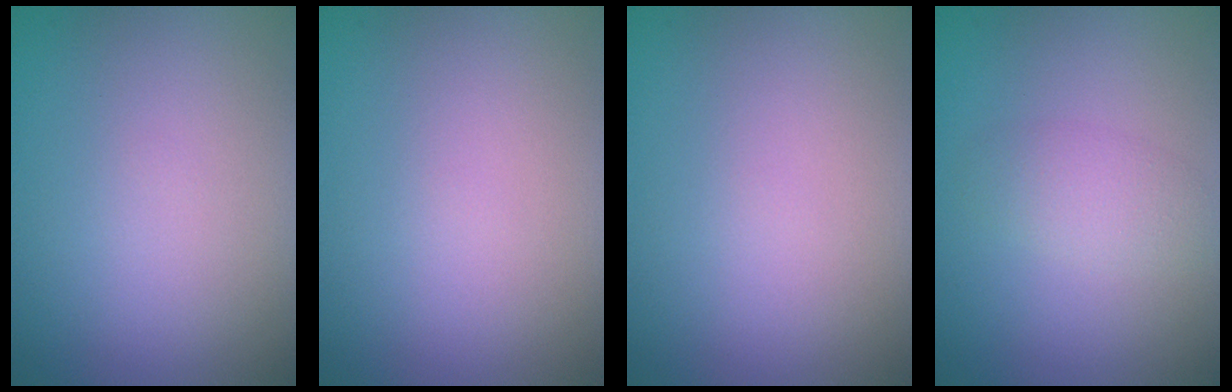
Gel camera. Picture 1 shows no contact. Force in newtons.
{"total": 0.0}
{"total": 0.0}
{"total": 2.1, "press": 2.1, "slide": 0.1}